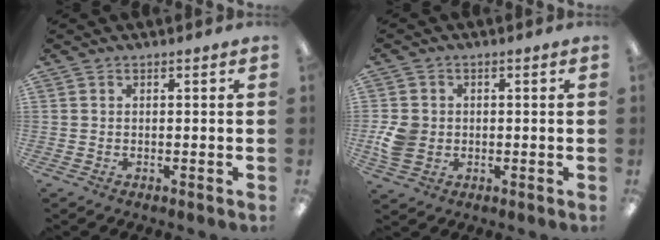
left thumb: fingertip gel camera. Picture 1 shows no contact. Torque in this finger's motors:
{"motor_torque": [-0.12, 0.12, 0.34, -0.34, 0.02]}